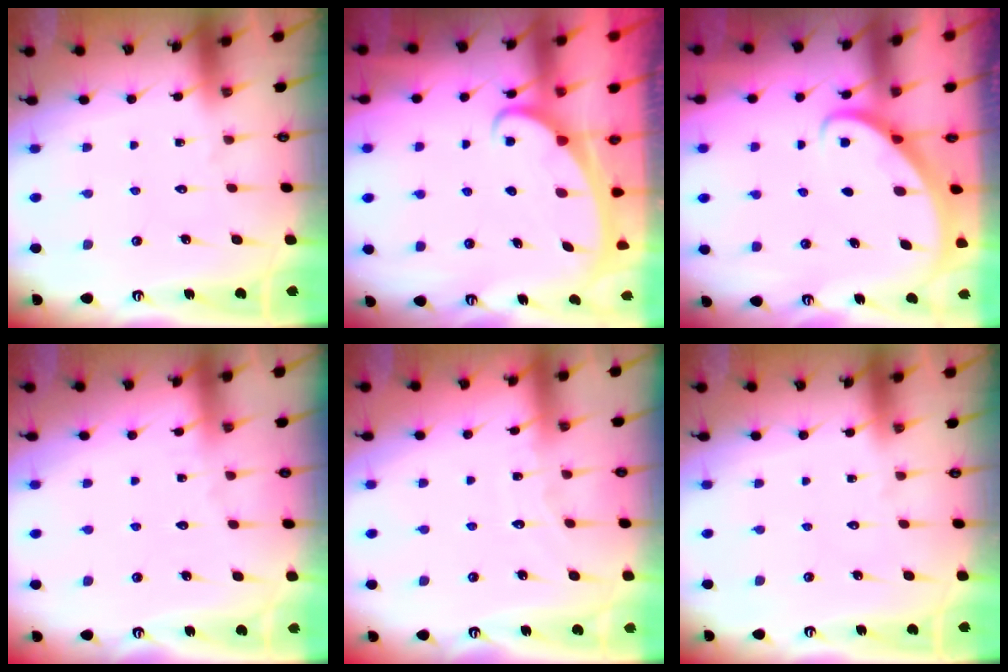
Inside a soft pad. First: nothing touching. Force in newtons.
{"total": 2.3, "press": 2.3, "slide": 0.3}
{"total": 2.8, "press": 2.8, "slide": 0.2}
{"total": 2.0, "press": 2.0, "slide": 0.2}
{"total": 4.2, "press": 4.2, "slide": 0.5}
{"total": 0.0}